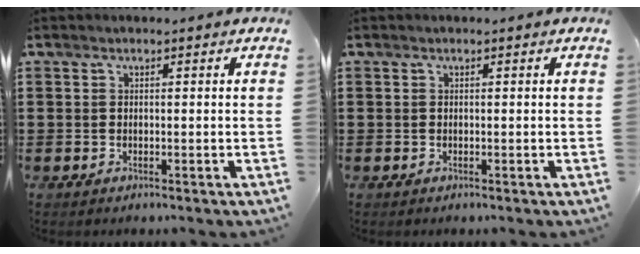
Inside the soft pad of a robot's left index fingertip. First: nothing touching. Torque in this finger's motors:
{"motor_torque": [-0.01, 0.08, 0.00, 0.00]}